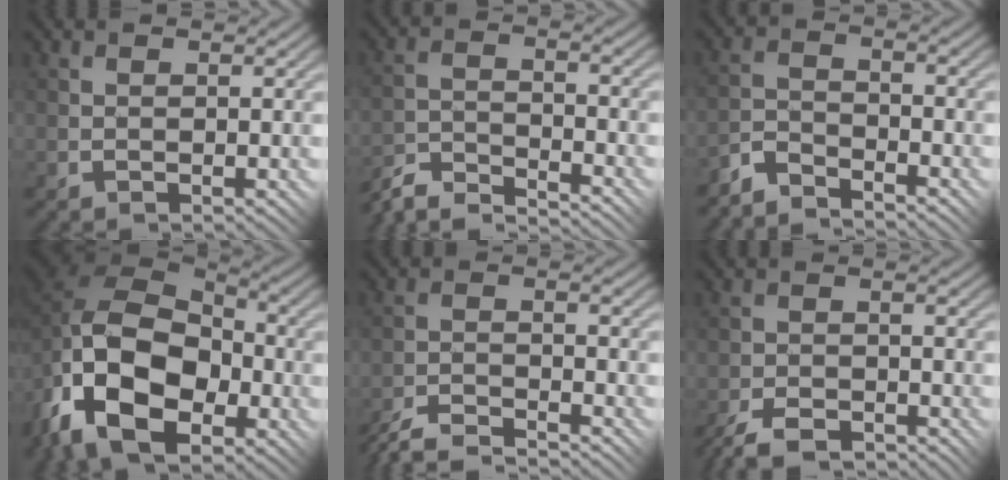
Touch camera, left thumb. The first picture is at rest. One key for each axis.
{"total": 6.9, "fx": -6.8, "fy": 0.2, "fz": 1.2, "tx": -0.026, "ty": 0.004, "tz": -0.138}
{"total": 4.5, "fx": -4.3, "fy": 0.5, "fz": 0.9, "tx": -0.019, "ty": 0.002, "tz": -0.100}
{"total": 17.4, "fx": -7.1, "fy": 11.8, "fz": 10.7, "tx": -0.234, "ty": -0.029, "tz": -0.120}
{"total": 7.3, "fx": -7.1, "fy": 0.2, "fz": 1.7, "tx": -0.034, "ty": 0.002, "tz": -0.134}
{"total": 5.3, "fx": -4.4, "fy": 1.4, "fz": 2.5, "tx": -0.047, "ty": -0.001, "tz": -0.087}